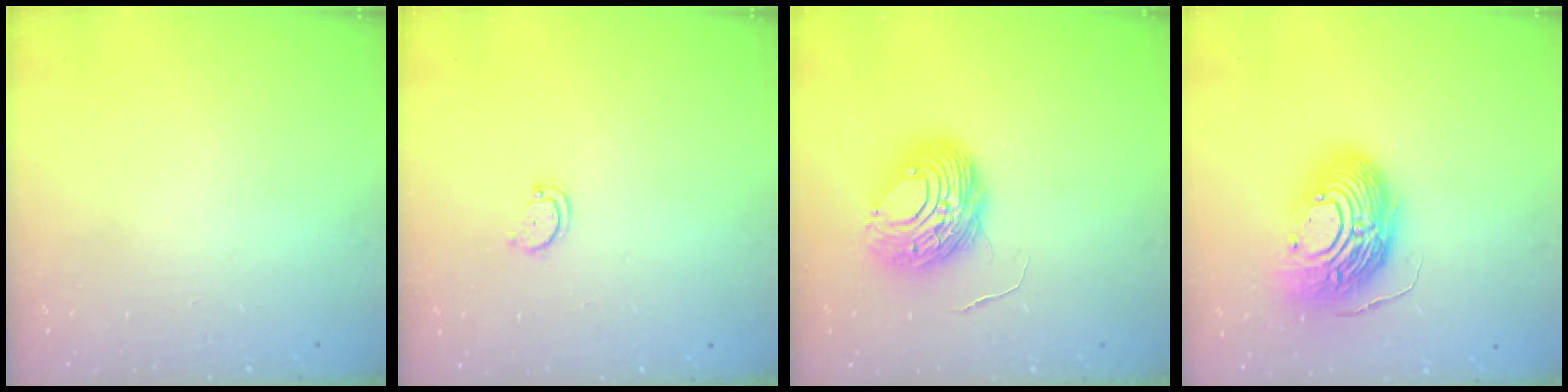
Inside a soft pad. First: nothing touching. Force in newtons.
{"total": 2.9, "press": 2.9, "slide": 0.4}
{"total": 10.7, "press": 10.6, "slide": 1.2}
{"total": 18.8, "press": 18.6, "slide": 2.8}